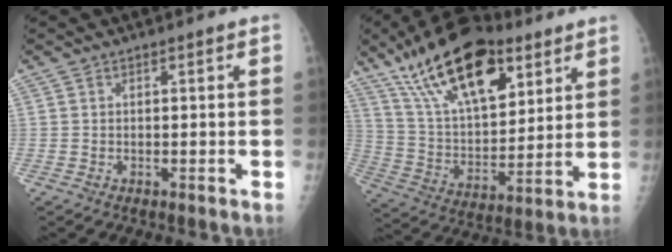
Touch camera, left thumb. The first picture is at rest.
{"total": 23.4, "force": [13.8, 10.7, 15.5], "torque": [-0.238, -0.042, 0.248]}